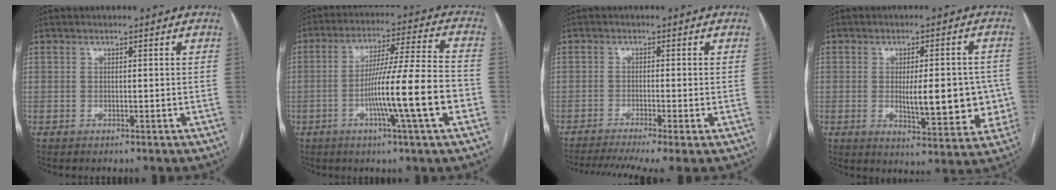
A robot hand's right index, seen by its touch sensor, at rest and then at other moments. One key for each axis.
{"total": 14.6, "fx": -4.2, "fy": -1.0, "fz": 13.9, "tx": -0.235, "ty": -0.001, "tz": -0.074}
{"total": 8.9, "fx": -6.5, "fy": 0.1, "fz": 6.1, "tx": -0.094, "ty": -0.010, "tz": -0.103}
{"total": 11.5, "fx": -1.0, "fy": 3.7, "fz": 10.8, "tx": -0.138, "ty": 0.001, "tz": -0.003}